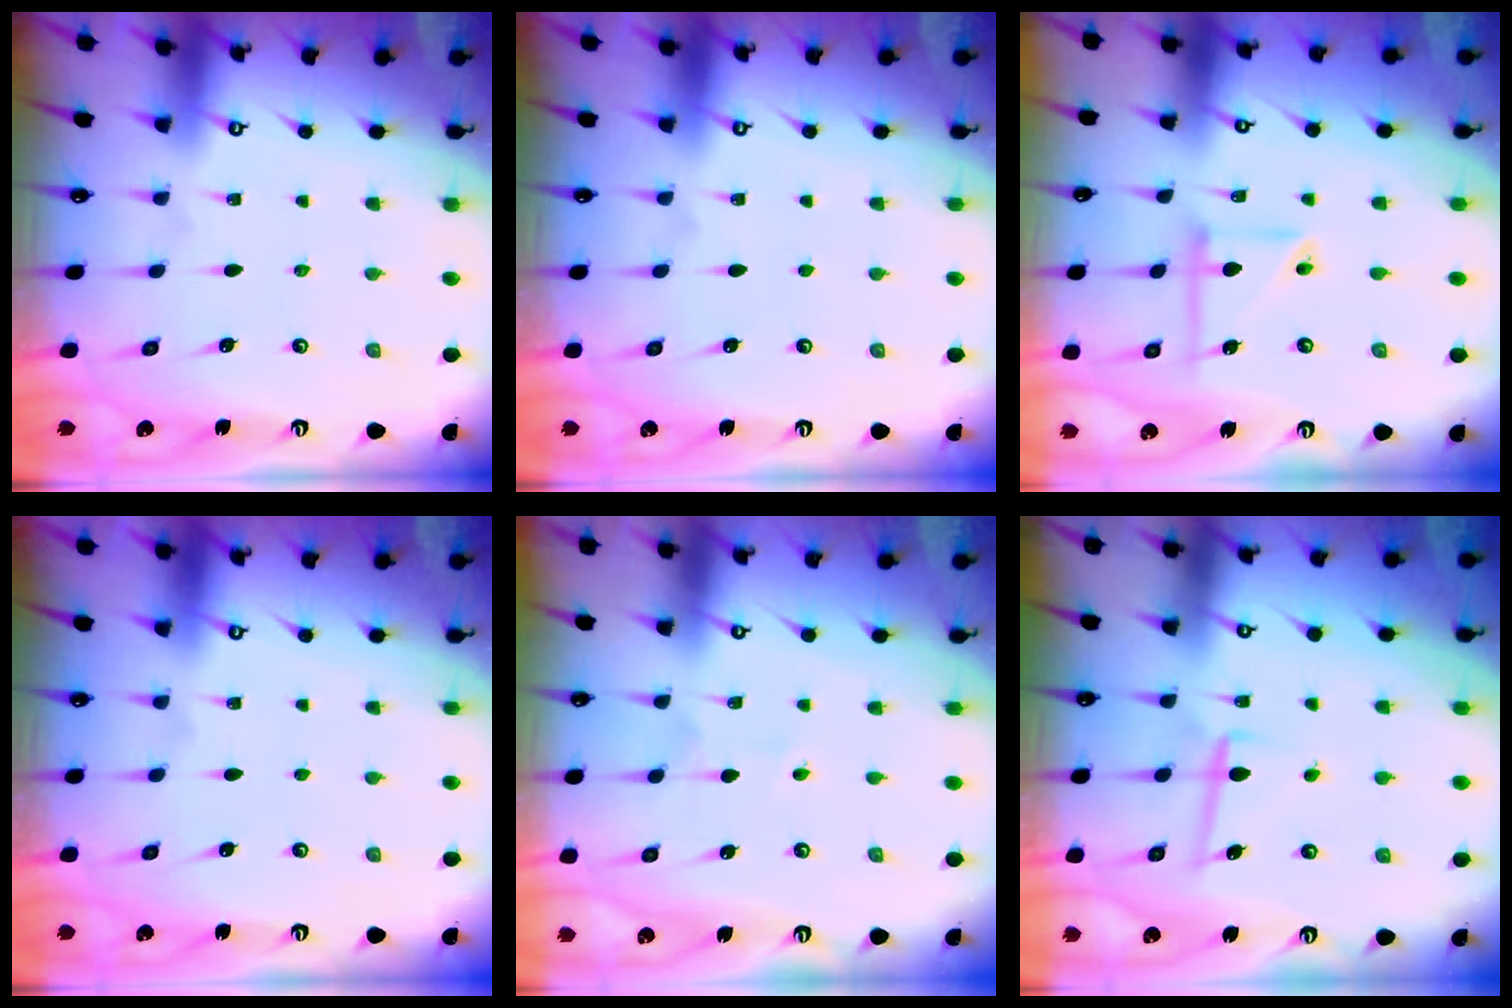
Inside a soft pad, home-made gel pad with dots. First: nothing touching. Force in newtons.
{"total": 0.0}
{"total": 7.0, "press": 7.0, "slide": 0.4}
{"total": 0.0}
{"total": 1.9, "press": 1.9, "slide": 0.5}
{"total": 6.0, "press": 5.8, "slide": 1.3}